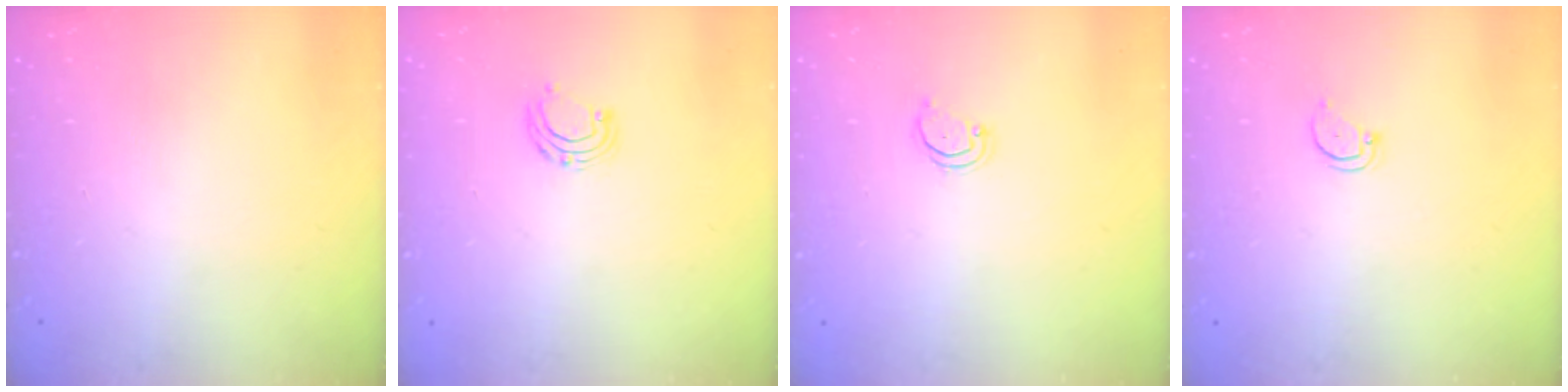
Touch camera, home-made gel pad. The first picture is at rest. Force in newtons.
{"total": 6.6, "press": 6.5, "slide": 0.7}
{"total": 2.6, "press": 2.6, "slide": 0.2}
{"total": 2.3, "press": 2.3, "slide": 0.2}